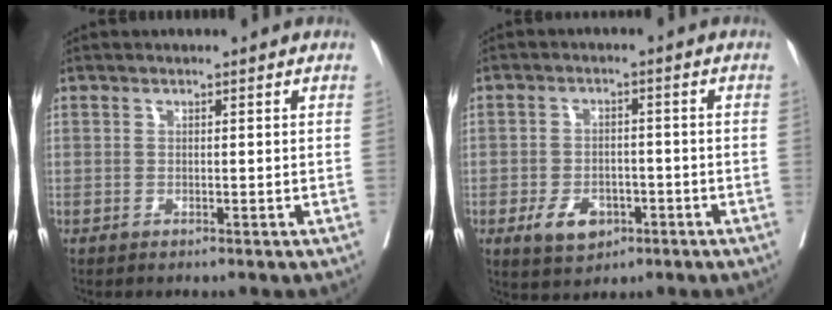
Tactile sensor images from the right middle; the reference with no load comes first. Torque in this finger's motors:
{"motor_torque": [0.90, -0.51, 0.13, 0.03]}